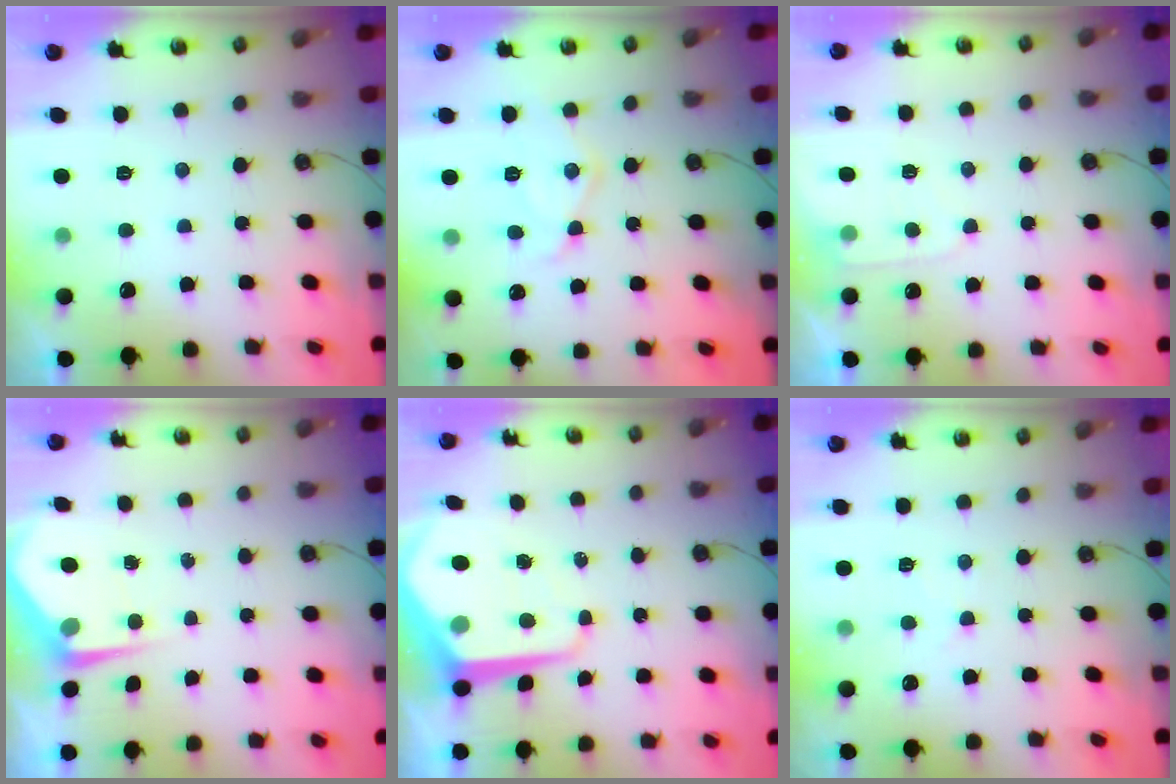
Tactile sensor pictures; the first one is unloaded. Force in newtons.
{"total": 11.7, "press": 11.7, "slide": 0.8}
{"total": 5.1, "press": 5.1, "slide": 0.6}
{"total": 5.4, "press": 5.3, "slide": 0.6}
{"total": 10.6, "press": 10.6, "slide": 0.9}
{"total": 4.5, "press": 4.5, "slide": 0.5}